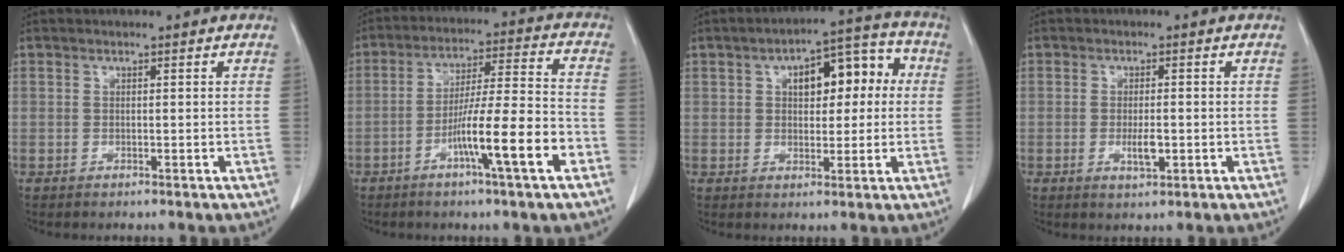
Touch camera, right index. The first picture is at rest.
{"total": 12.4, "force": [-5.4, -0.2, 11.2], "torque": [-0.191, 0.003, -0.092]}
{"total": 10.1, "force": [2.2, 4.8, 8.7], "torque": [-0.113, 0.045, 0.032]}
{"total": 3.1, "force": [-0.7, 0.8, 2.9], "torque": [-0.055, -0.003, -0.009]}